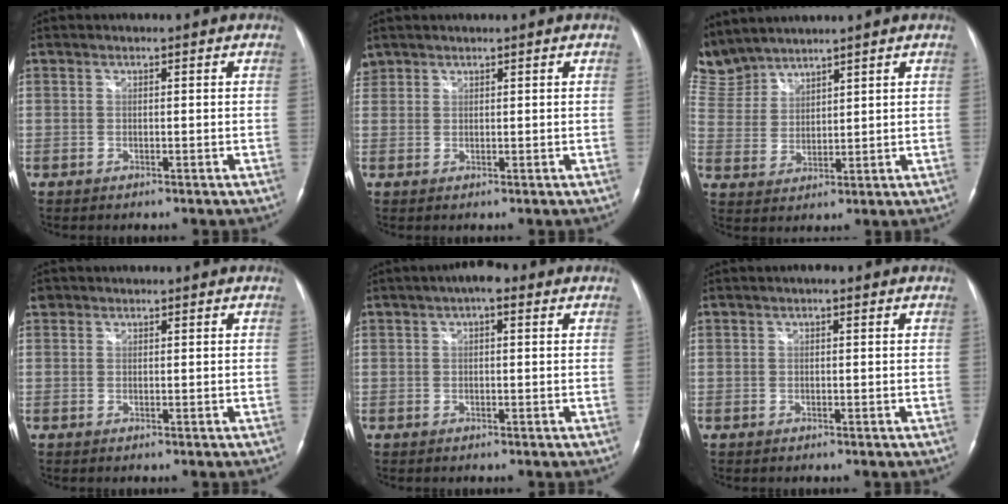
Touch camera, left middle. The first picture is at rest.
{"total": 2.0, "force": [1.6, 1.2, 0.0], "torque": [-0.004, 0.014, 0.032]}
{"total": 8.2, "force": [8.0, 1.8, 0.4], "torque": [-0.029, 0.012, 0.181]}
{"total": 1.1, "force": [0.7, 0.9, 0.1], "torque": [0.004, 0.009, 0.010]}
{"total": 3.6, "force": [1.8, 1.2, 2.8], "torque": [-0.047, 0.016, 0.023]}
{"total": 1.0, "force": [0.5, 0.3, 0.8], "torque": [-0.013, 0.002, 0.004]}